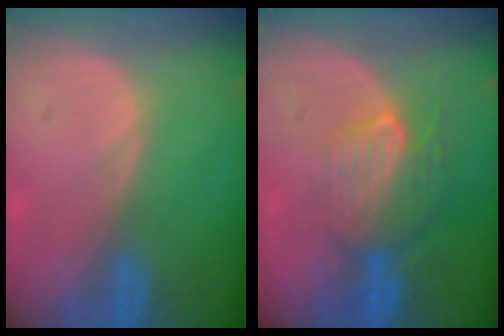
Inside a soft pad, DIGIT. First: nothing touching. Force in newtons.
{"total": 8.0, "press": 7.3, "slide": 3.3}